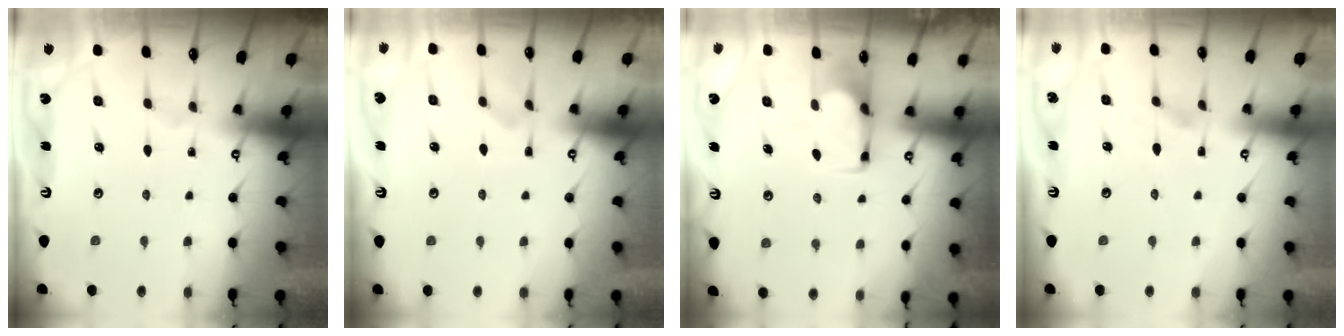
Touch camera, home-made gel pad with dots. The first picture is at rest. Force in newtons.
{"total": 3.7, "press": 3.4, "slide": 1.4}
{"total": 2.8, "press": 2.8, "slide": 0.5}
{"total": 3.7, "press": 3.5, "slide": 1.2}